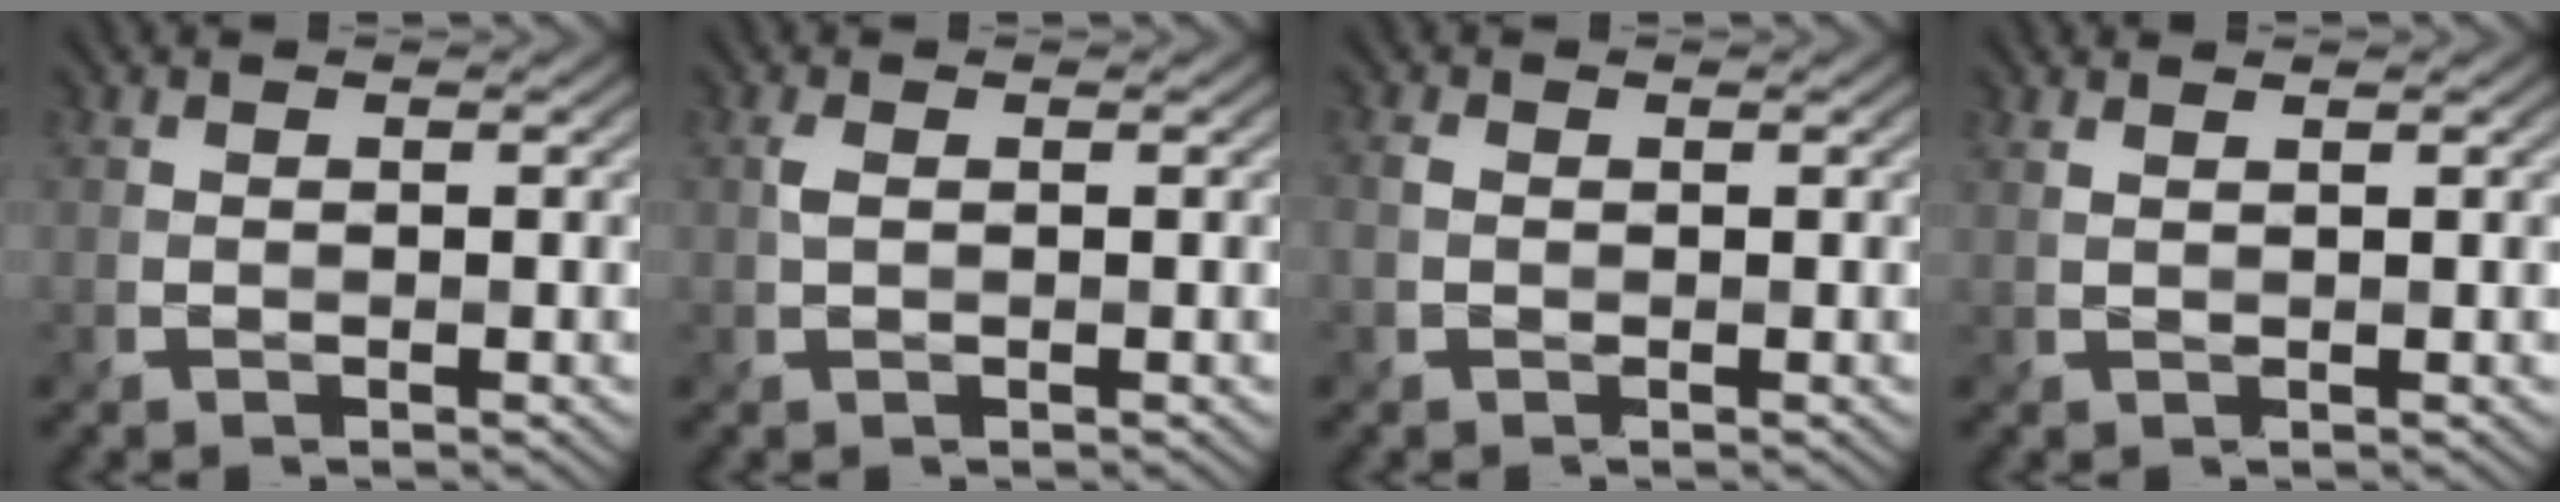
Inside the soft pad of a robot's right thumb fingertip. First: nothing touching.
{"total": 1.1, "force": [0.1, 0.5, 0.9], "torque": [-0.029, 0.001, 0.004]}
{"total": 1.6, "force": [-0.1, 1.3, 1.0], "torque": [-0.033, -0.004, -0.001]}
{"total": 1.4, "force": [1.1, 0.4, 0.8], "torque": [-0.013, -0.003, 0.013]}